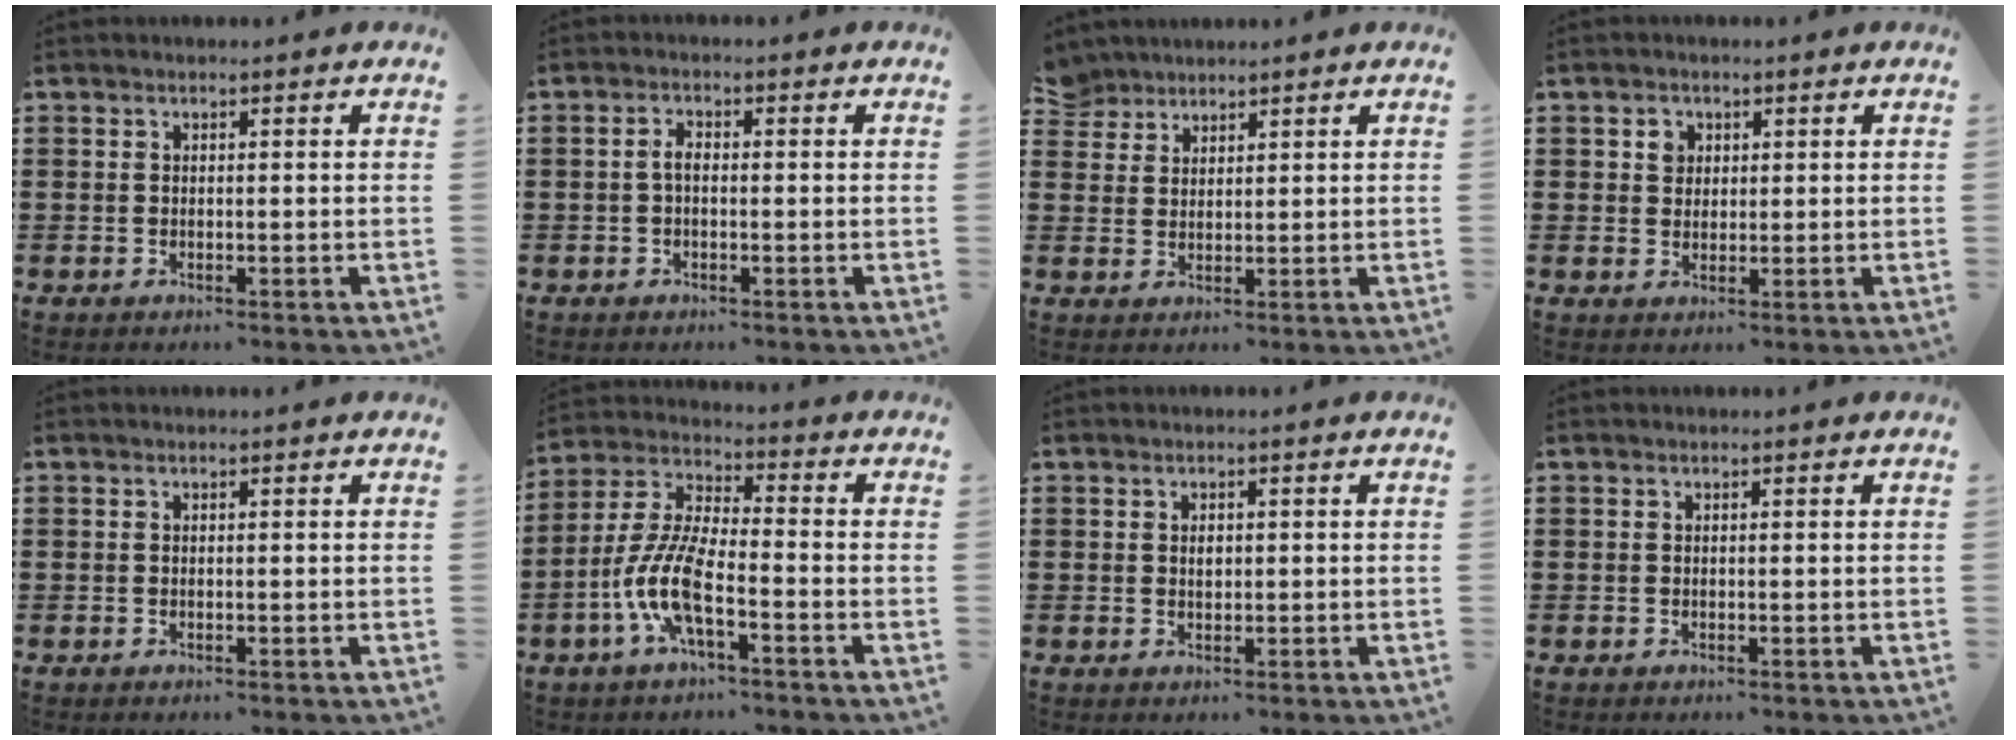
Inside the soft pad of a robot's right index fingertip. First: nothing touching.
{"total": 1.9, "force": [-0.3, 0.8, 1.7], "torque": [-0.041, -0.002, -0.009]}
{"total": 3.6, "force": [3.2, 1.6, -0.1], "torque": [-0.013, 0.006, 0.065]}
{"total": 2.3, "force": [1.0, 2.0, 0.7], "torque": [-0.022, 0.009, 0.017]}
{"total": 0.0}
{"total": 9.4, "force": [-4.0, 2.3, 8.2], "torque": [-0.207, -0.019, -0.082]}
{"total": 1.3, "force": [0.2, 0.8, 1.0], "torque": [-0.022, 0.005, 0.004]}
{"total": 0.0}